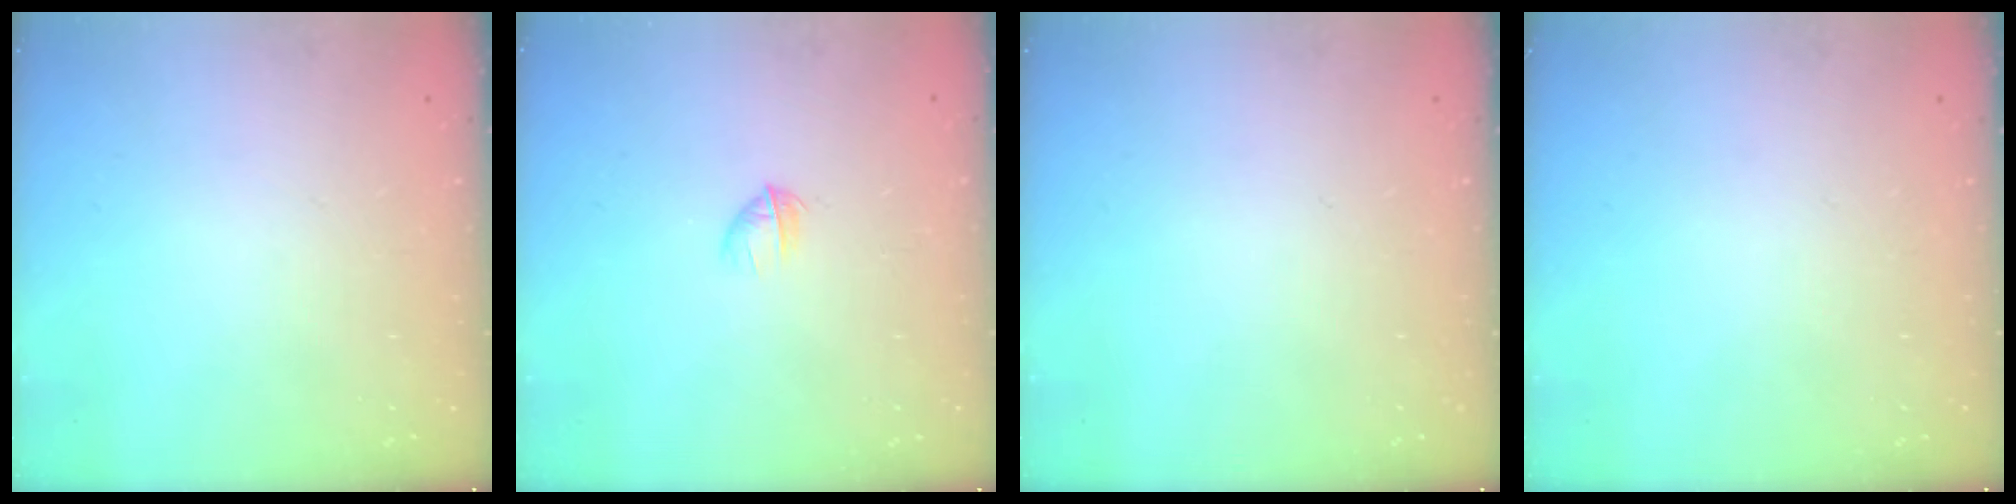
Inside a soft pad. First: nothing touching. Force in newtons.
{"total": 2.8, "press": 2.6, "slide": 0.9}
{"total": 0.0}
{"total": 0.0}